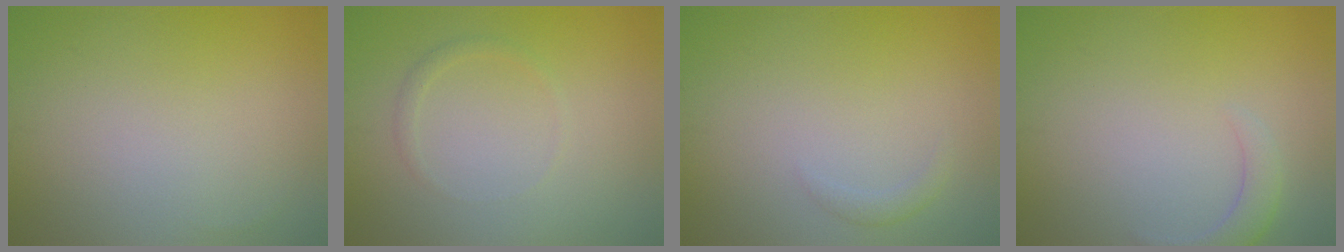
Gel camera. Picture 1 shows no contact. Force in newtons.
{"total": 0.8, "press": 0.8, "slide": 0.1}
{"total": 0.9, "press": 0.9, "slide": 0.1}
{"total": 2.1, "press": 2.1, "slide": 0.2}